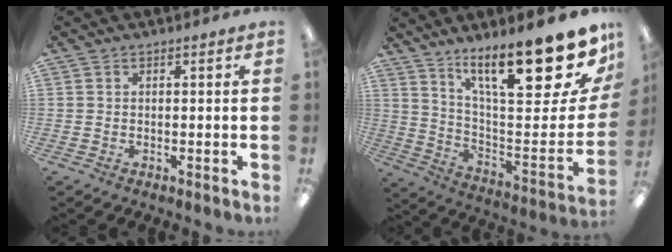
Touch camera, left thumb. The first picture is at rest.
{"total": 25.3, "force": [15.4, 6.4, 19.1], "torque": [-0.268, -0.103, 0.253]}